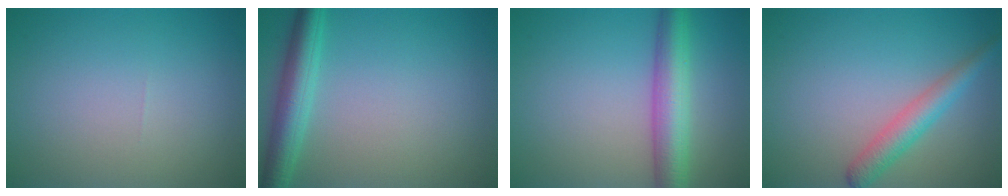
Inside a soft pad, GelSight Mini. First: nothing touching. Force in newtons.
{"total": 4.2, "press": 4.2, "slide": 0.2}
{"total": 5.5, "press": 5.5, "slide": 0.2}
{"total": 3.1, "press": 3.1, "slide": 0.1}